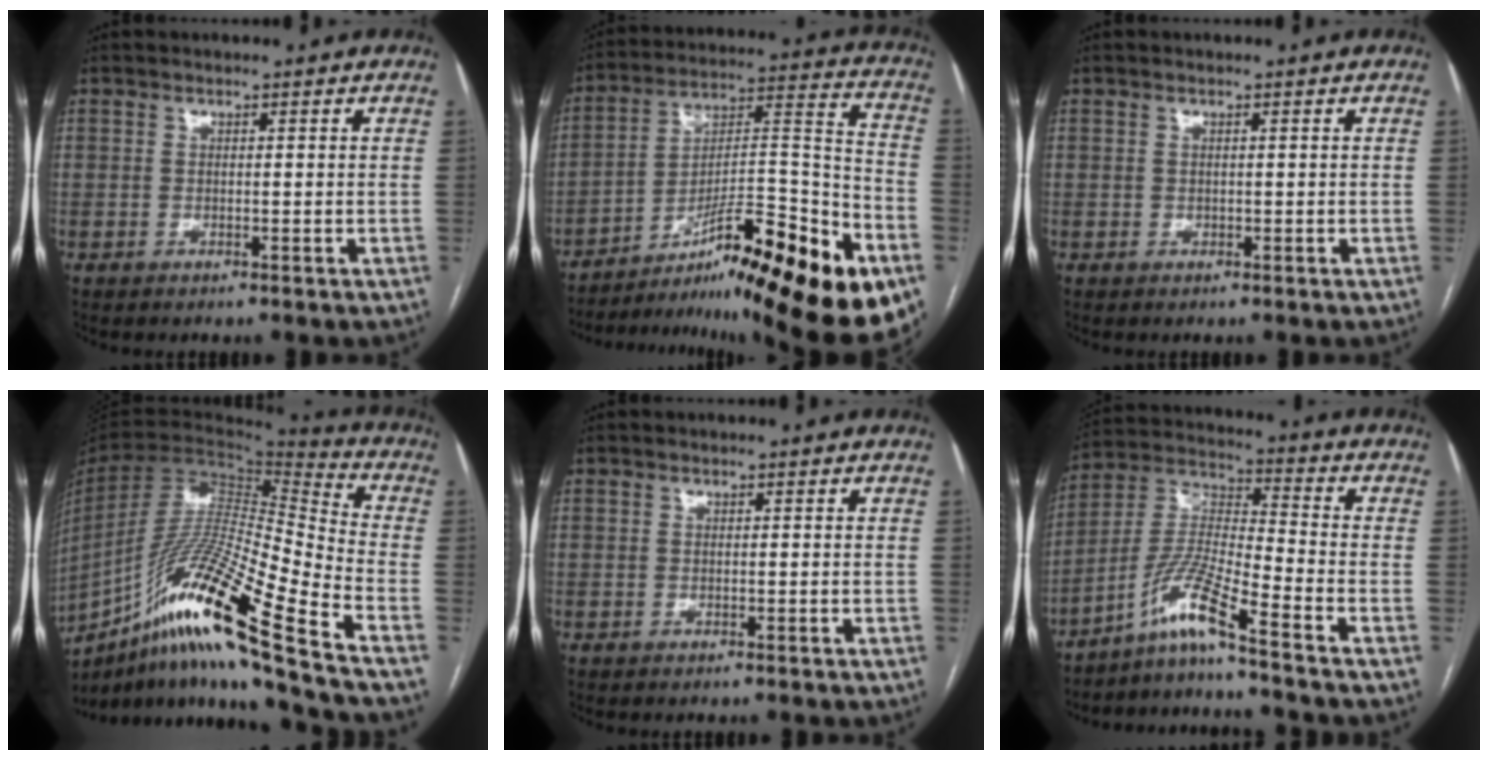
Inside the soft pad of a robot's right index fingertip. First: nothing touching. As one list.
[{"total": 28.2, "force": [-18.5, 2.4, 21.1], "torque": [-0.237, 0.005, -0.285]}, {"total": 0.0}, {"total": 24.3, "force": [-14.1, -0.1, 19.8], "torque": [-0.356, -0.037, -0.259]}, {"total": 0.0}, {"total": 9.3, "force": [-6.8, -1.2, 6.2], "torque": [-0.139, -0.005, -0.134]}]